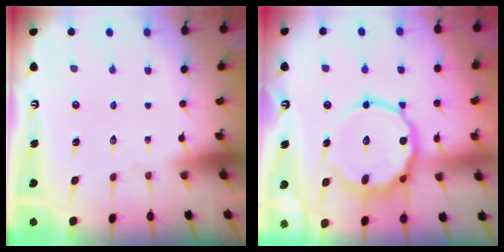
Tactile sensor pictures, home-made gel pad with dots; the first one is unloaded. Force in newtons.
{"total": 14.5, "press": 14.4, "slide": 1.5}